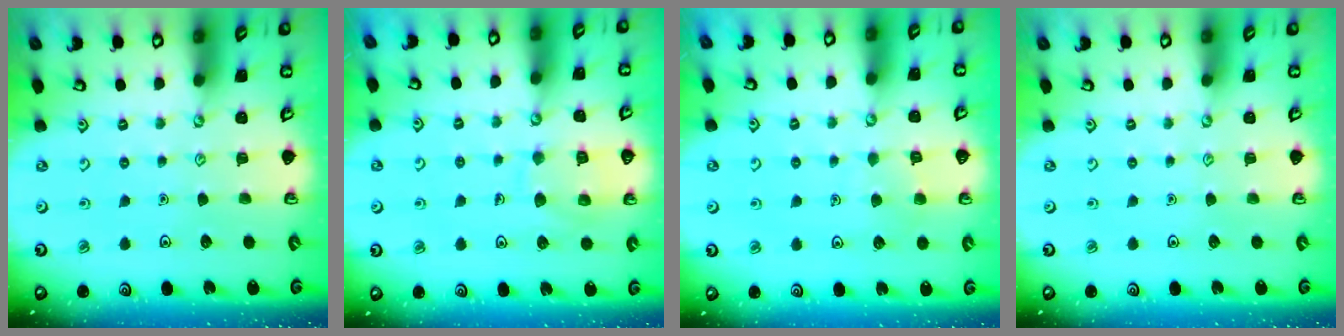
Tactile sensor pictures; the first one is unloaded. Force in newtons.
{"total": 9.1, "press": 9.0, "slide": 0.9}
{"total": 5.5, "press": 5.5, "slide": 0.5}
{"total": 0.0}